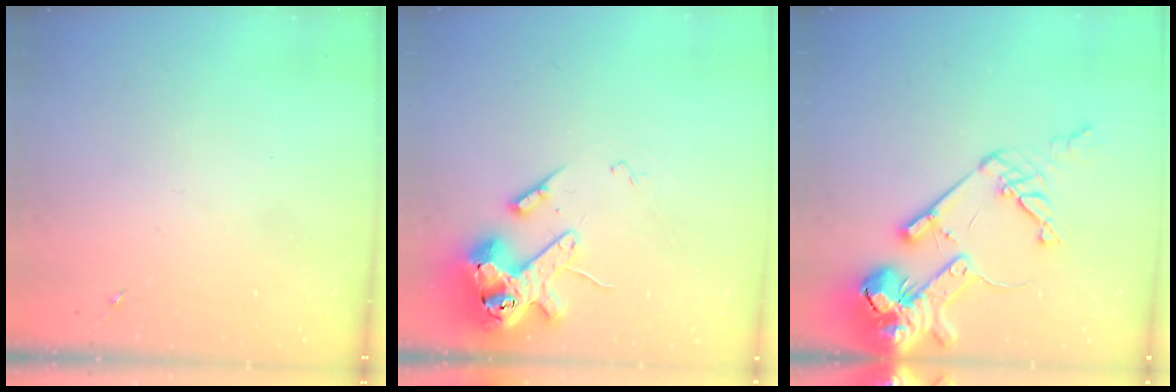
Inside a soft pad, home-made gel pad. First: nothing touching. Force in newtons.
{"total": 15.0, "press": 14.9, "slide": 2.1}
{"total": 23.3, "press": 23.1, "slide": 3.0}